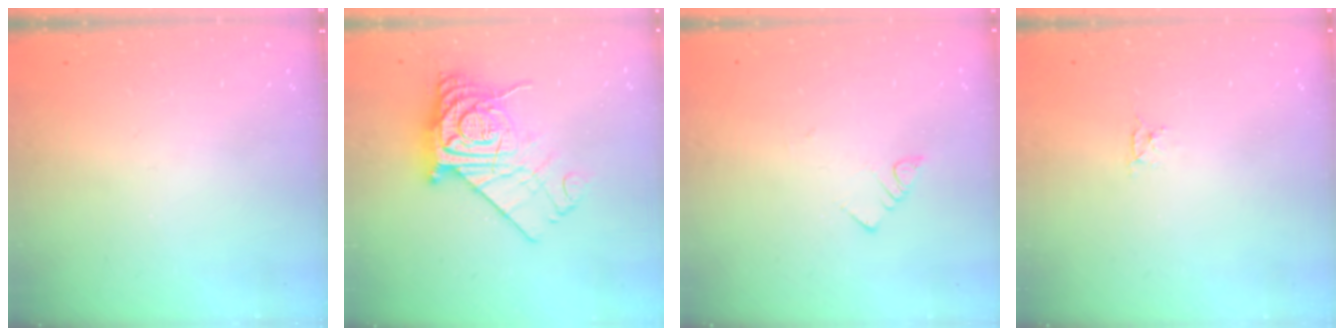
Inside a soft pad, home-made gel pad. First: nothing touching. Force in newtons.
{"total": 16.7, "press": 16.6, "slide": 1.5}
{"total": 2.9, "press": 2.9, "slide": 0.2}
{"total": 2.8, "press": 2.8, "slide": 0.4}